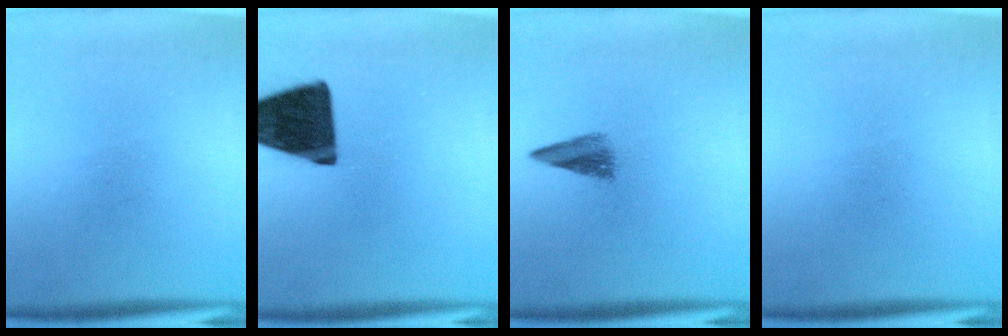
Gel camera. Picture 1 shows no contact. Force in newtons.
{"total": 16.0}
{"total": 2.9}
{"total": 0.0}